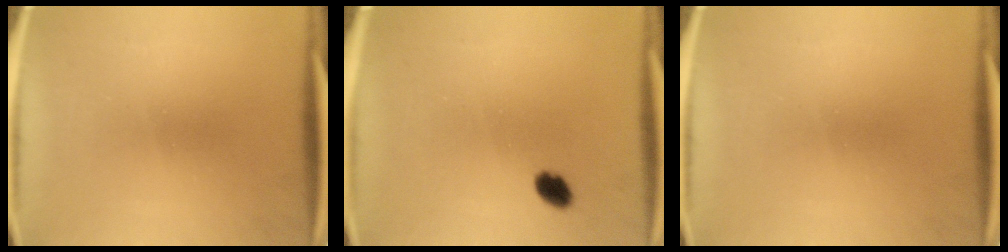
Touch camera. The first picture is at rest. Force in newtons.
{"total": 2.8}
{"total": 0.0}